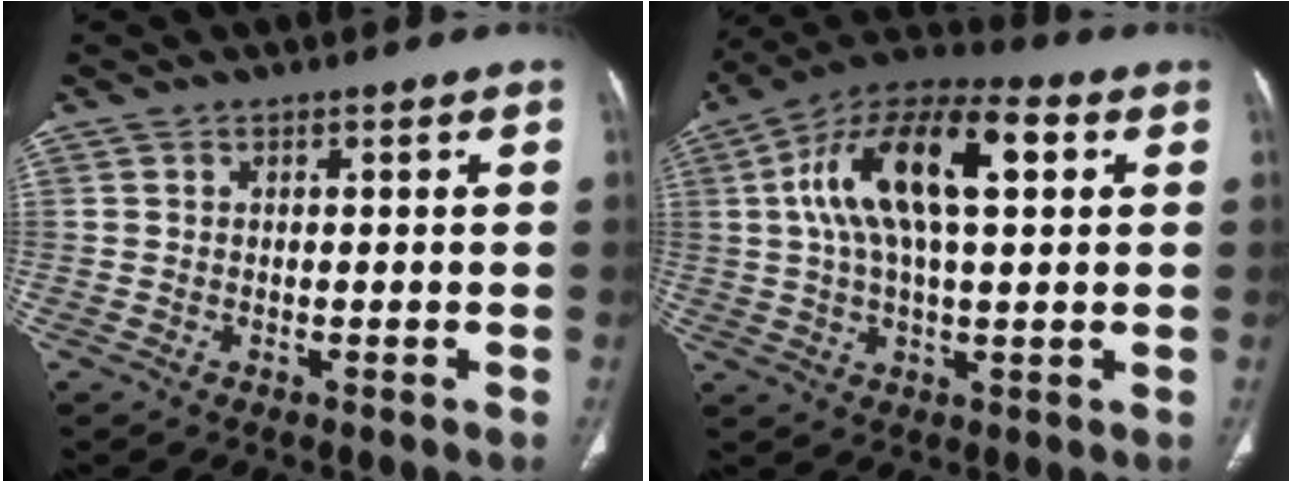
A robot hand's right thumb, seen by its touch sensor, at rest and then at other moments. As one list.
[{"total": 18.8, "force": [4.6, 8.1, 16.4], "torque": [-0.288, 0.027, 0.069]}]